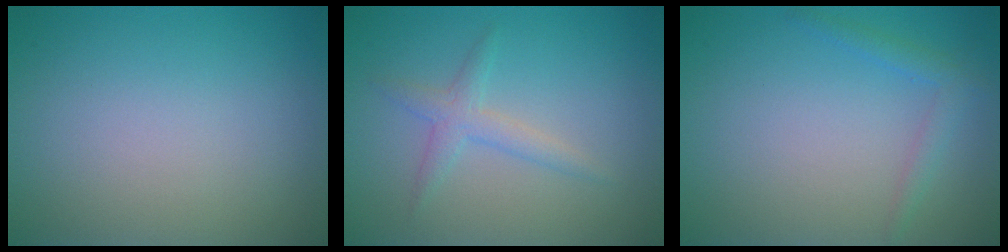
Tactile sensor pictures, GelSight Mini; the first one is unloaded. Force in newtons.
{"total": 1.9, "press": 1.9, "slide": 0.1}
{"total": 1.6, "press": 1.6, "slide": 0.1}